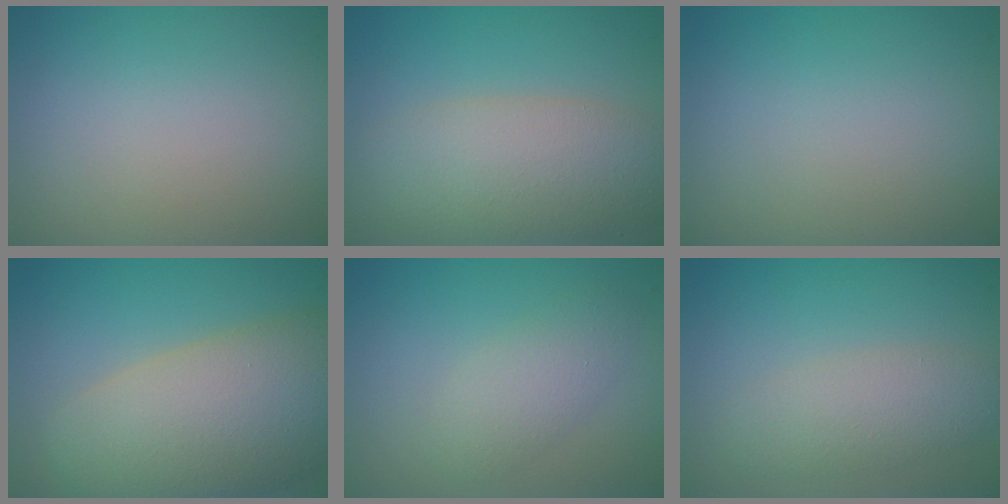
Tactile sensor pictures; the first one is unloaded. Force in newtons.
{"total": 7.0, "press": 7.0, "slide": 0.5}
{"total": 0.0}
{"total": 11.6, "press": 11.6, "slide": 0.7}
{"total": 2.7, "press": 2.7, "slide": 0.0}
{"total": 3.3, "press": 3.3, "slide": 0.2}